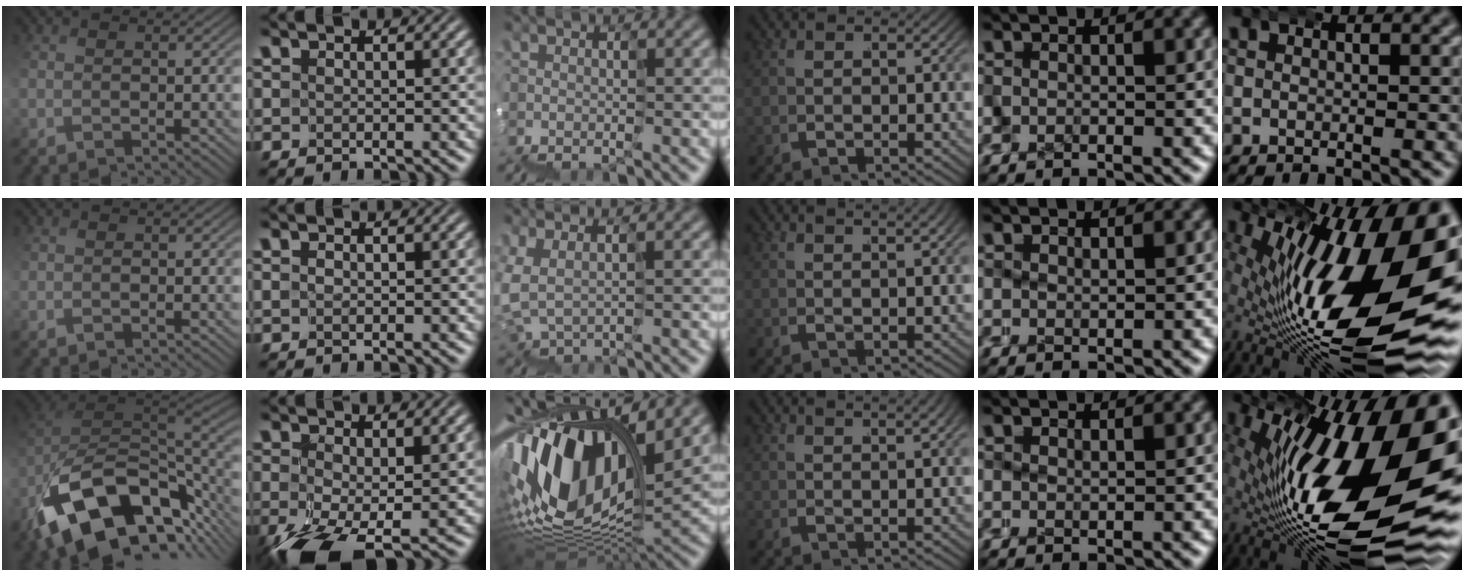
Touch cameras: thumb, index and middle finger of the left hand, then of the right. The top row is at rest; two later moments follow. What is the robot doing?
{"motion": "wrap", "object": "ethernet cable"}